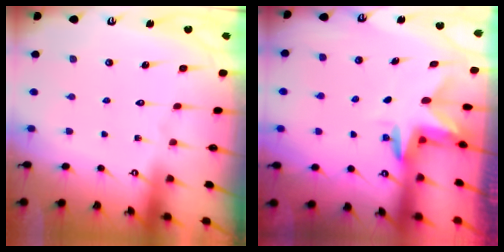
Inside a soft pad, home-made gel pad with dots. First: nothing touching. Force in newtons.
{"total": 3.0, "press": 3.0, "slide": 0.2}